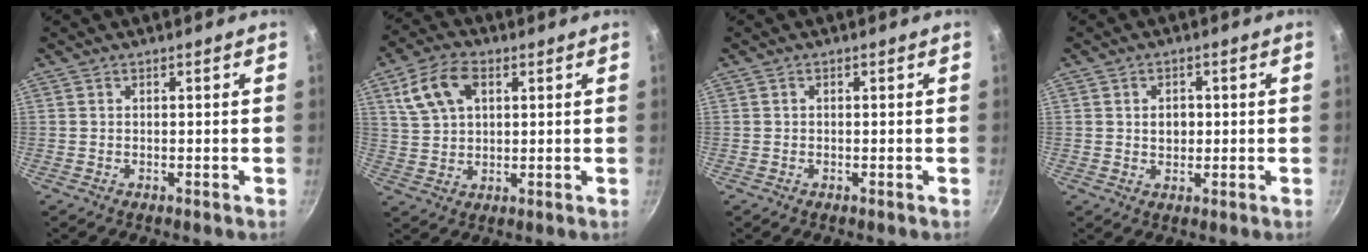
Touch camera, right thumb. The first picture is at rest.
{"total": 9.8, "force": [3.8, 6.0, 6.8], "torque": [-0.127, 0.006, 0.072]}
{"total": 0.0}
{"total": 3.5, "force": [0.4, 2.7, 2.3], "torque": [-0.019, 0.000, 0.006]}